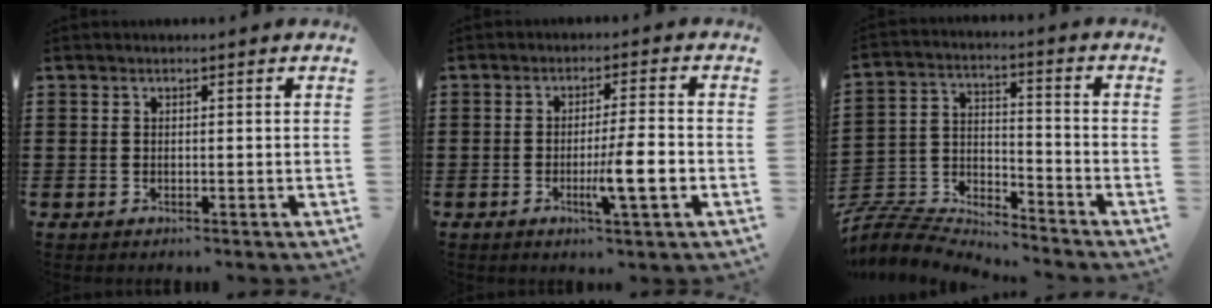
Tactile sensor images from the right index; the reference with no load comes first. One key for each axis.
{"total": 6.9, "fx": -1.9, "fy": 0.5, "fz": 6.6, "tx": -0.106, "ty": -0.008, "tz": -0.032}
{"total": 6.8, "fx": -6.7, "fy": 1.1, "fz": 0.5, "tx": -0.038, "ty": -0.003, "tz": -0.143}